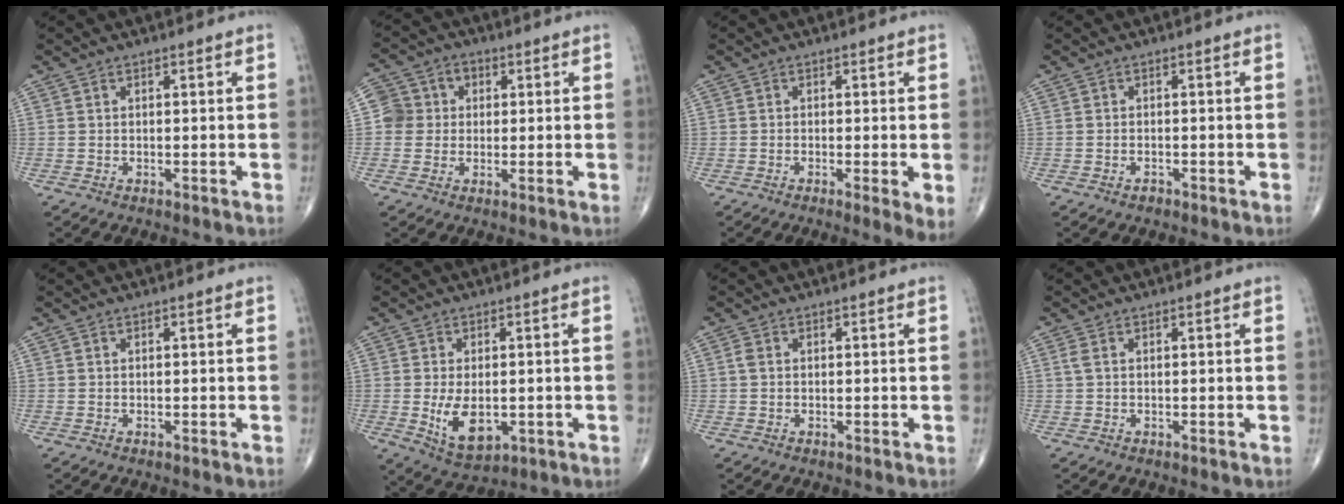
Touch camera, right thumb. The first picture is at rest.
{"total": 6.2, "force": [0.7, 6.0, 1.6], "torque": [0.001, 0.016, 0.004]}
{"total": 3.4, "force": [-0.6, 0.5, 3.3], "torque": [-0.060, -0.013, -0.015]}
{"total": 0.9, "force": [-0.7, 0.5, 0.3], "torque": [-0.006, 0.004, -0.011]}
{"total": 0.0}
{"total": 8.1, "force": [-1.3, 4.7, 6.5], "torque": [-0.102, -0.014, -0.007]}
{"total": 1.1, "force": [0.1, 0.8, 0.7], "torque": [-0.016, 0.002, 0.000]}
{"total": 1.0, "force": [0.2, 0.4, 0.9], "torque": [-0.028, 0.006, 0.006]}